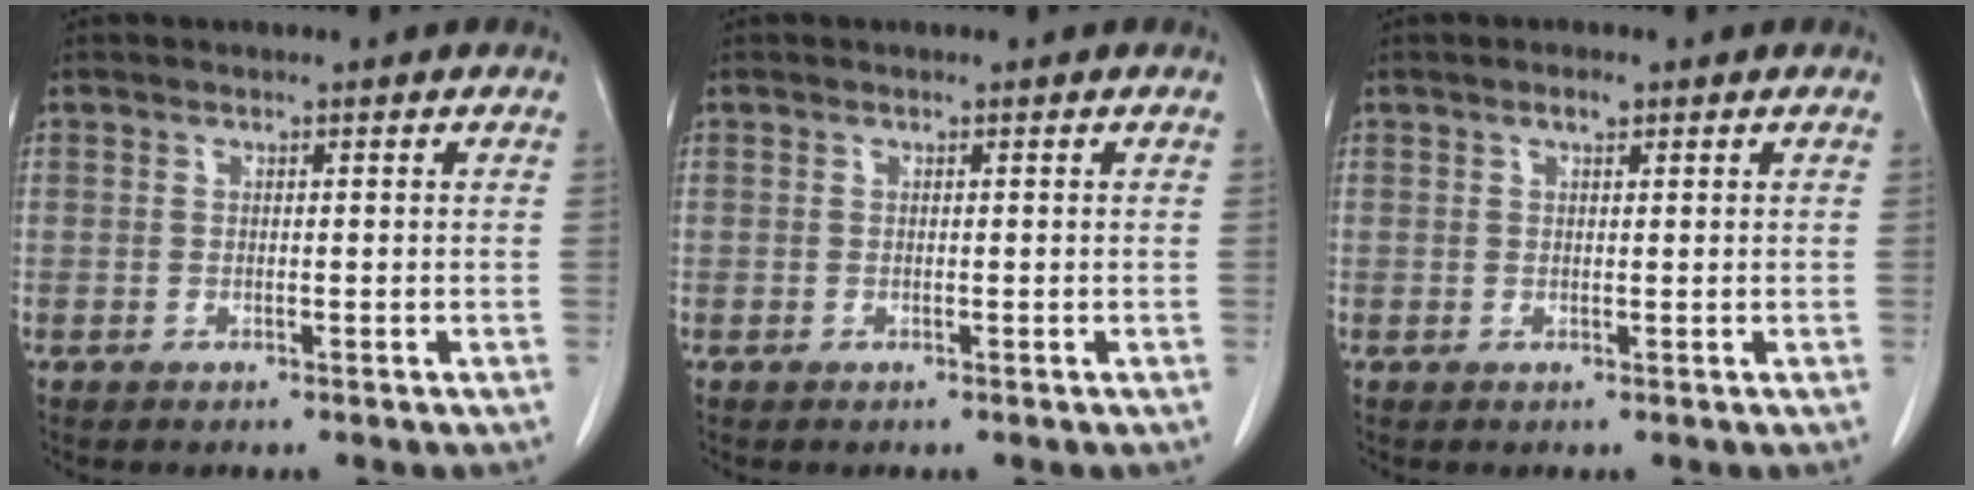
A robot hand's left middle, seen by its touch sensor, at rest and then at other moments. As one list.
[{"total": 0.0}, {"total": 1.3, "force": [0.8, 0.4, 1.0], "torque": [-0.019, 0.002, 0.014]}]